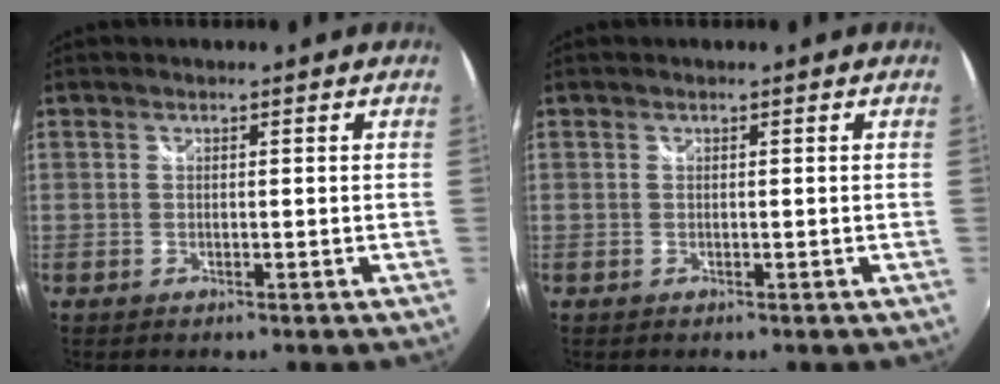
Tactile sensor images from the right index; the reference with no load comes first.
{"total": 0.0}